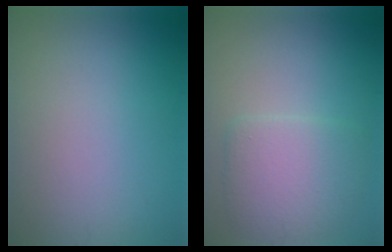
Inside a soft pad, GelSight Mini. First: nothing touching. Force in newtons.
{"total": 4.6, "press": 4.6, "slide": 0.1}